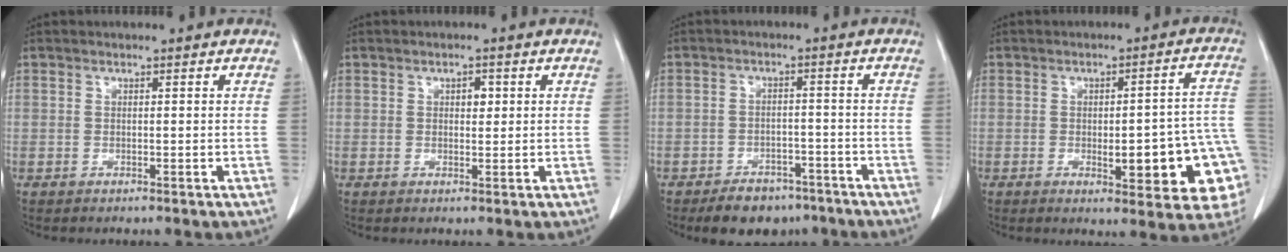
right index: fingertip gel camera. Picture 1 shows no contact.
{"total": 1.7, "force": [0.5, 1.0, 1.3], "torque": [-0.016, 0.001, 0.006]}
{"total": 7.2, "force": [-5.5, 4.0, 2.3], "torque": [-0.029, 0.008, -0.079]}
{"total": 15.1, "force": [-3.8, 3.5, 14.2], "torque": [-0.107, 0.026, -0.031]}